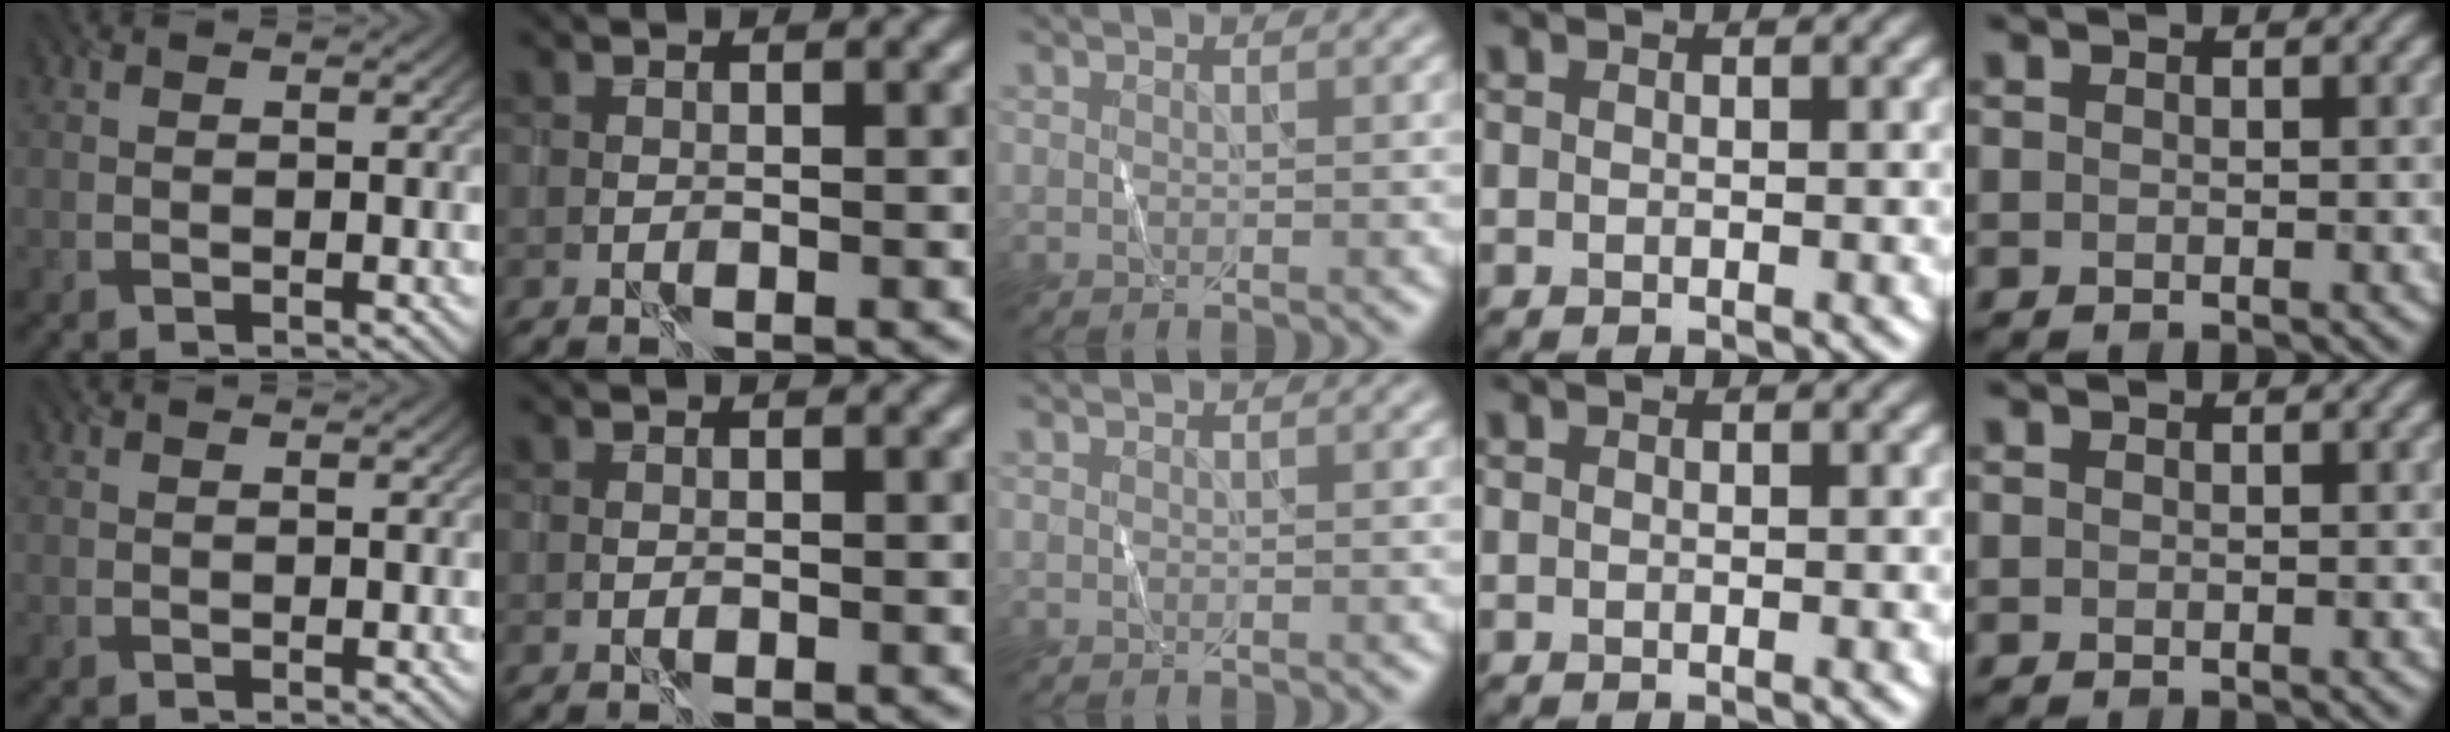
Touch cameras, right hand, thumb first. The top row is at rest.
{}